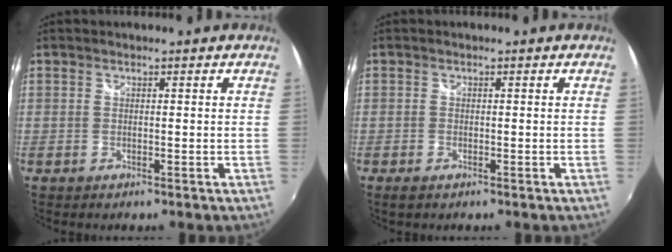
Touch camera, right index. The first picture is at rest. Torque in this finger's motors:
{"motor_torque": [0.01, 0.00, 0.05, 0.00]}